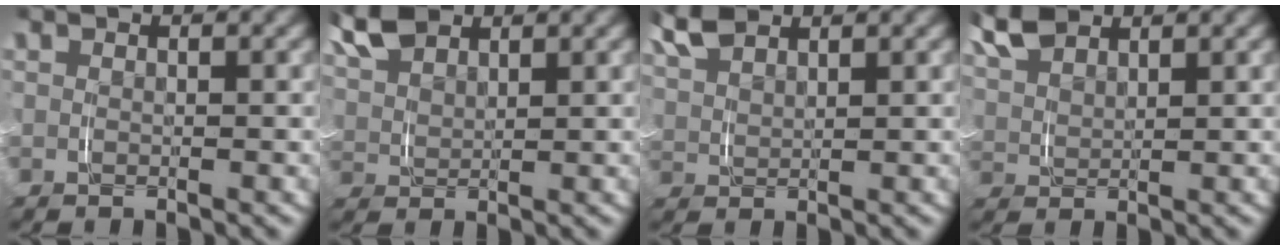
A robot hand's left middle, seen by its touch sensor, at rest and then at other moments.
{"total": 4.6, "force": [2.8, 2.6, 2.6], "torque": [-0.079, -0.004, 0.059]}
{"total": 3.4, "force": [2.5, 1.5, 1.7], "torque": [-0.055, 0.000, 0.053]}
{"total": 4.1, "force": [2.7, 2.1, 2.2], "torque": [-0.071, -0.003, 0.057]}